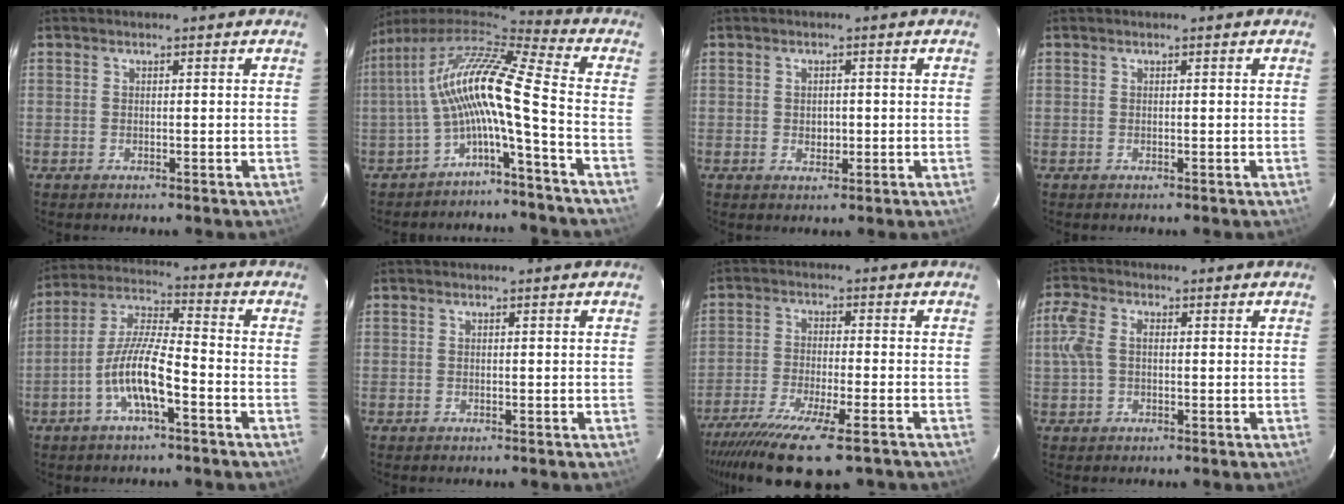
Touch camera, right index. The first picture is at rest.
{"total": 12.2, "force": [-2.2, -0.1, 12.0], "torque": [-0.221, 0.013, -0.046]}
{"total": 2.0, "force": [-0.1, 1.6, 1.1], "torque": [-0.017, 0.002, -0.001]}
{"total": 0.0}
{"total": 9.8, "force": [-4.4, 1.8, 8.6], "torque": [-0.182, 0.005, -0.086]}
{"total": 0.0}
{"total": 15.7, "force": [-11.8, 2.5, 10.0], "torque": [-0.206, -0.055, -0.199]}
{"total": 5.0, "force": [0.2, 3.2, 3.8], "torque": [-0.090, 0.011, 0.004]}